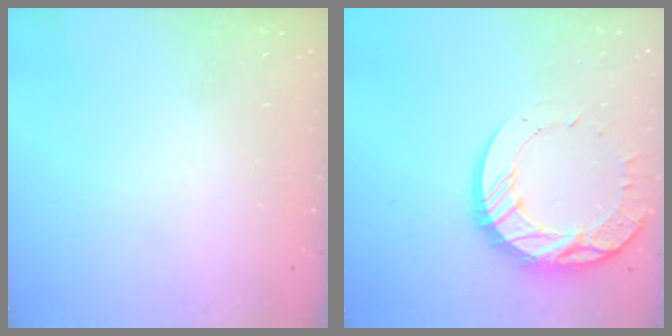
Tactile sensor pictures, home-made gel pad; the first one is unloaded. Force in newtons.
{"total": 16.6, "press": 16.5, "slide": 1.3}